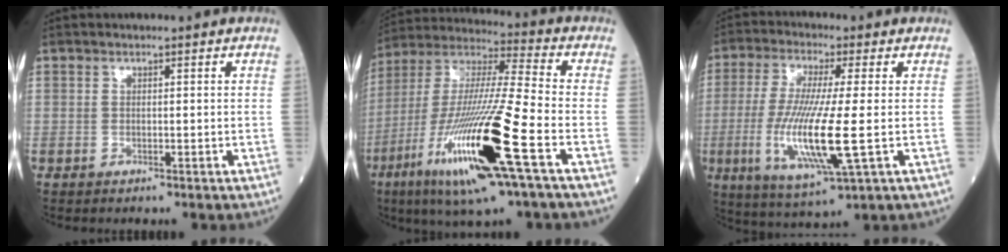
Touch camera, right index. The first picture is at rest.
{"total": 22.1, "force": [-8.8, 1.0, 20.2], "torque": [-0.420, -0.039, -0.168]}
{"total": 14.0, "force": [-2.2, 1.0, 13.8], "torque": [-0.290, -0.026, -0.042]}